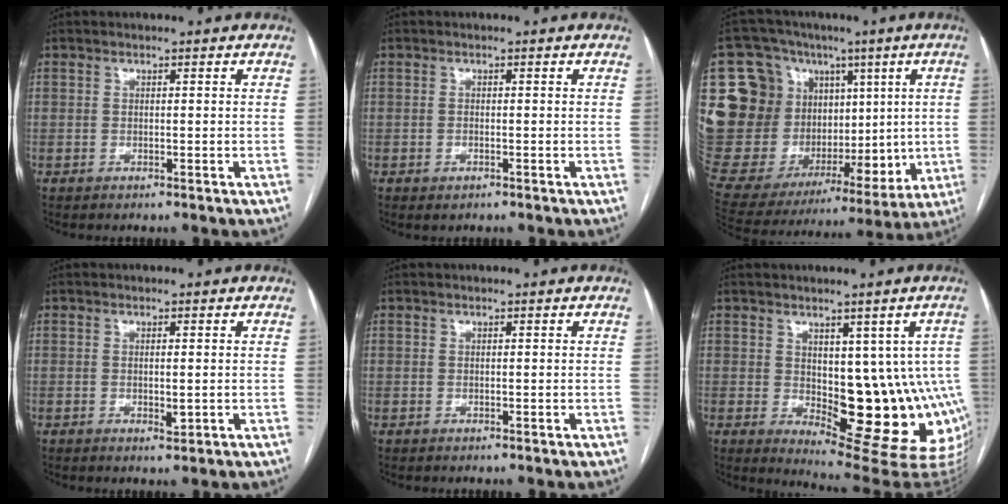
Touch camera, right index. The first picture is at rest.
{"total": 0.9, "force": [-0.4, 0.4, 0.7], "torque": [-0.014, -0.002, -0.002]}
{"total": 33.4, "force": [5.3, 23.8, 22.8], "torque": [-0.480, 0.092, 0.122]}
{"total": 1.6, "force": [-0.2, 0.5, 1.5], "torque": [-0.024, -0.005, 0.002]}
{"total": 0.0}
{"total": 15.6, "force": [-1.0, 6.7, 14.0], "torque": [-0.127, 0.004, 0.007]}